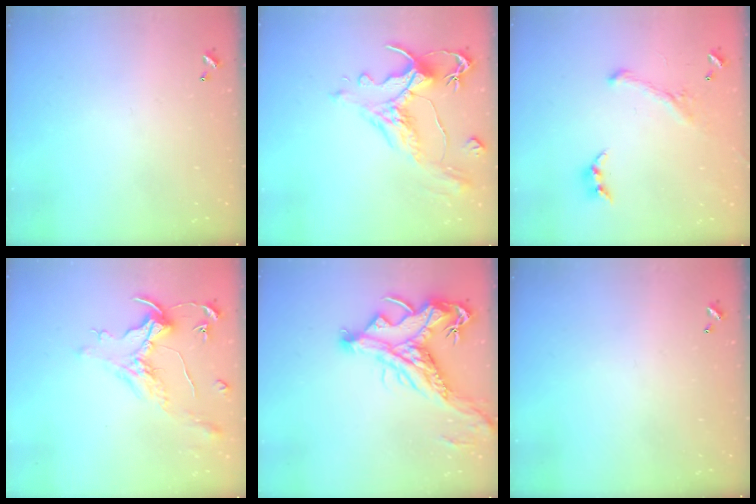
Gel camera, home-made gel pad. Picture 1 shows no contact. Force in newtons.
{"total": 1.6, "press": 0.3, "slide": 1.5}
{"total": 1.4, "press": 0.6, "slide": 1.2}
{"total": 1.6, "press": 1.4, "slide": 0.7}
{"total": 9.6, "press": 9.4, "slide": 2.0}
{"total": 0.0}